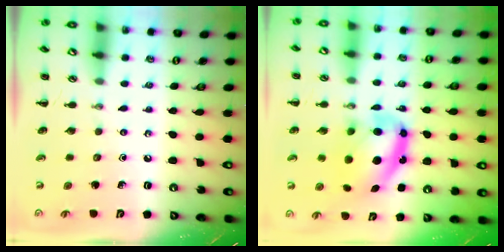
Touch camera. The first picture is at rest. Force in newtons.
{"total": 11.9, "press": 11.5, "slide": 3.0}